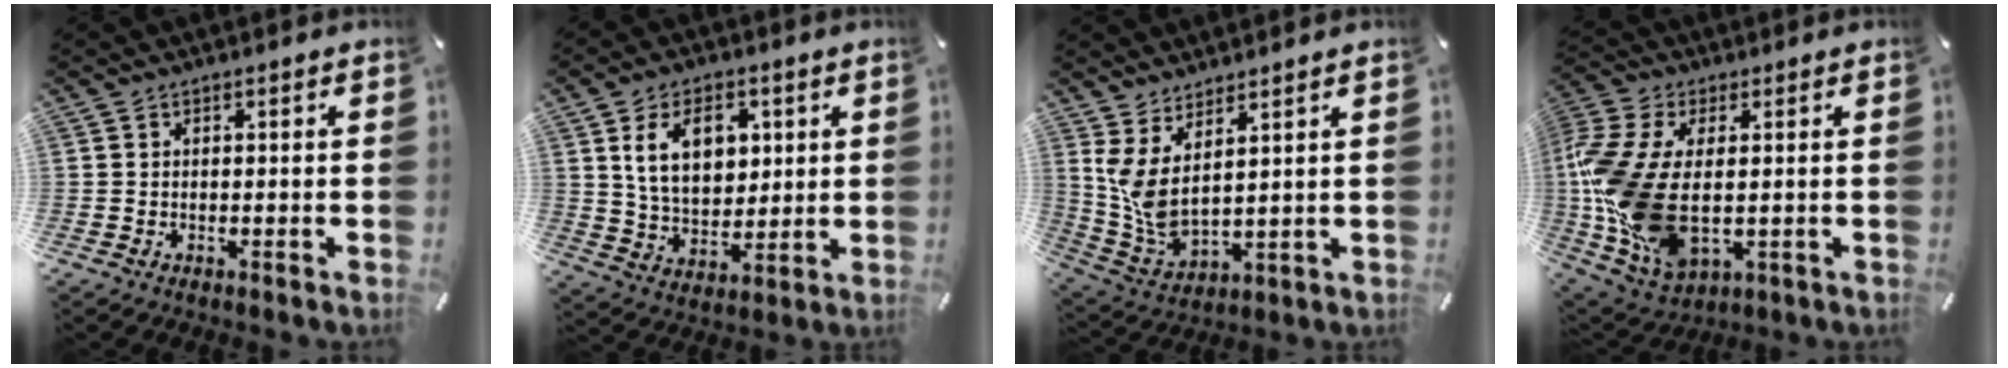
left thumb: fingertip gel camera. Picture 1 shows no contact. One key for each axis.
{"total": 11.7, "fx": 4.1, "fy": 8.1, "fz": 7.3, "tx": -0.129, "ty": 0.001, "tz": 0.071}
{"total": 6.8, "fx": 3.7, "fy": 2.4, "fz": 5.1, "tx": -0.133, "ty": -0.045, "tz": 0.065}
{"total": 16.8, "fx": -0.7, "fy": 10.0, "fz": 13.4, "tx": -0.312, "ty": -0.011, "tz": -0.010}